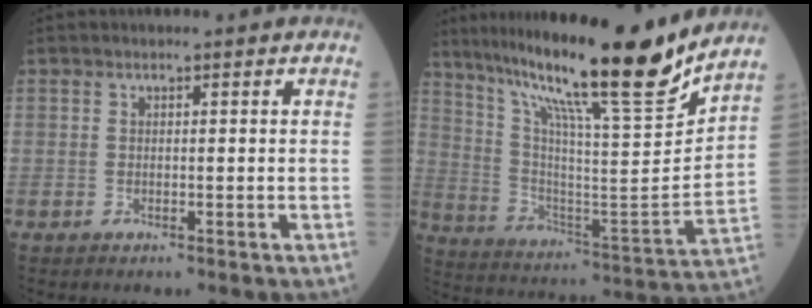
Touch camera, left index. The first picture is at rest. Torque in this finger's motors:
{"motor_torque": [0.91, -1.23, 0.57, 0.21]}